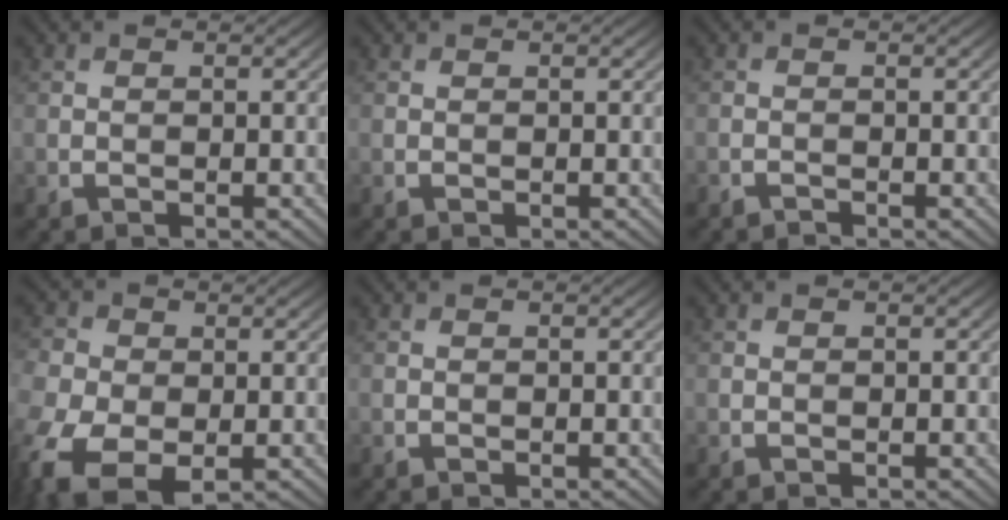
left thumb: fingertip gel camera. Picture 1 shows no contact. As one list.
[{"total": 0.0}, {"total": 0.7, "force": [-0.7, -0.1, 0.2], "torque": [-0.001, 0.005, -0.016]}, {"total": 10.3, "force": [-4.1, 6.8, 6.6], "torque": [-0.201, -0.040, -0.072]}, {"total": 0.0}, {"total": 0.0}]